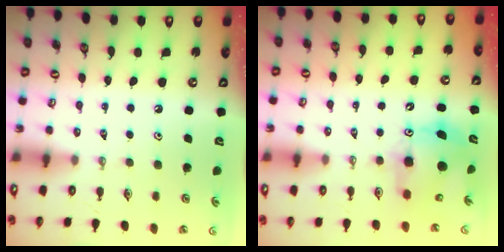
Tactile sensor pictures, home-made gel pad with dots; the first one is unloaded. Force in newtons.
{"total": 9.7, "press": 9.7, "slide": 0.6}